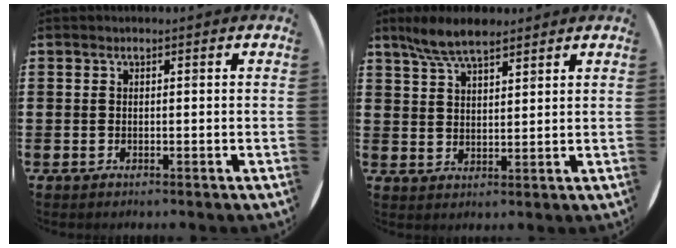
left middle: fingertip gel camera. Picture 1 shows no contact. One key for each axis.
{"total": 6.1, "fx": 5.2, "fy": 1.5, "fz": 2.9, "tx": -0.070, "ty": -0.005, "tz": 0.095}